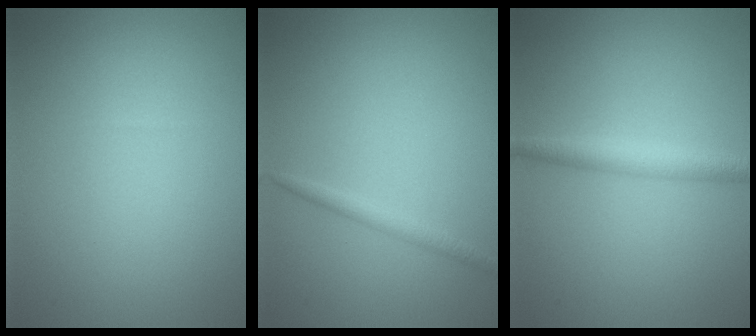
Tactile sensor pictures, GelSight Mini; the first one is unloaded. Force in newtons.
{"total": 1.2, "press": 1.2, "slide": 0.1}
{"total": 2.5, "press": 2.5, "slide": 0.0}